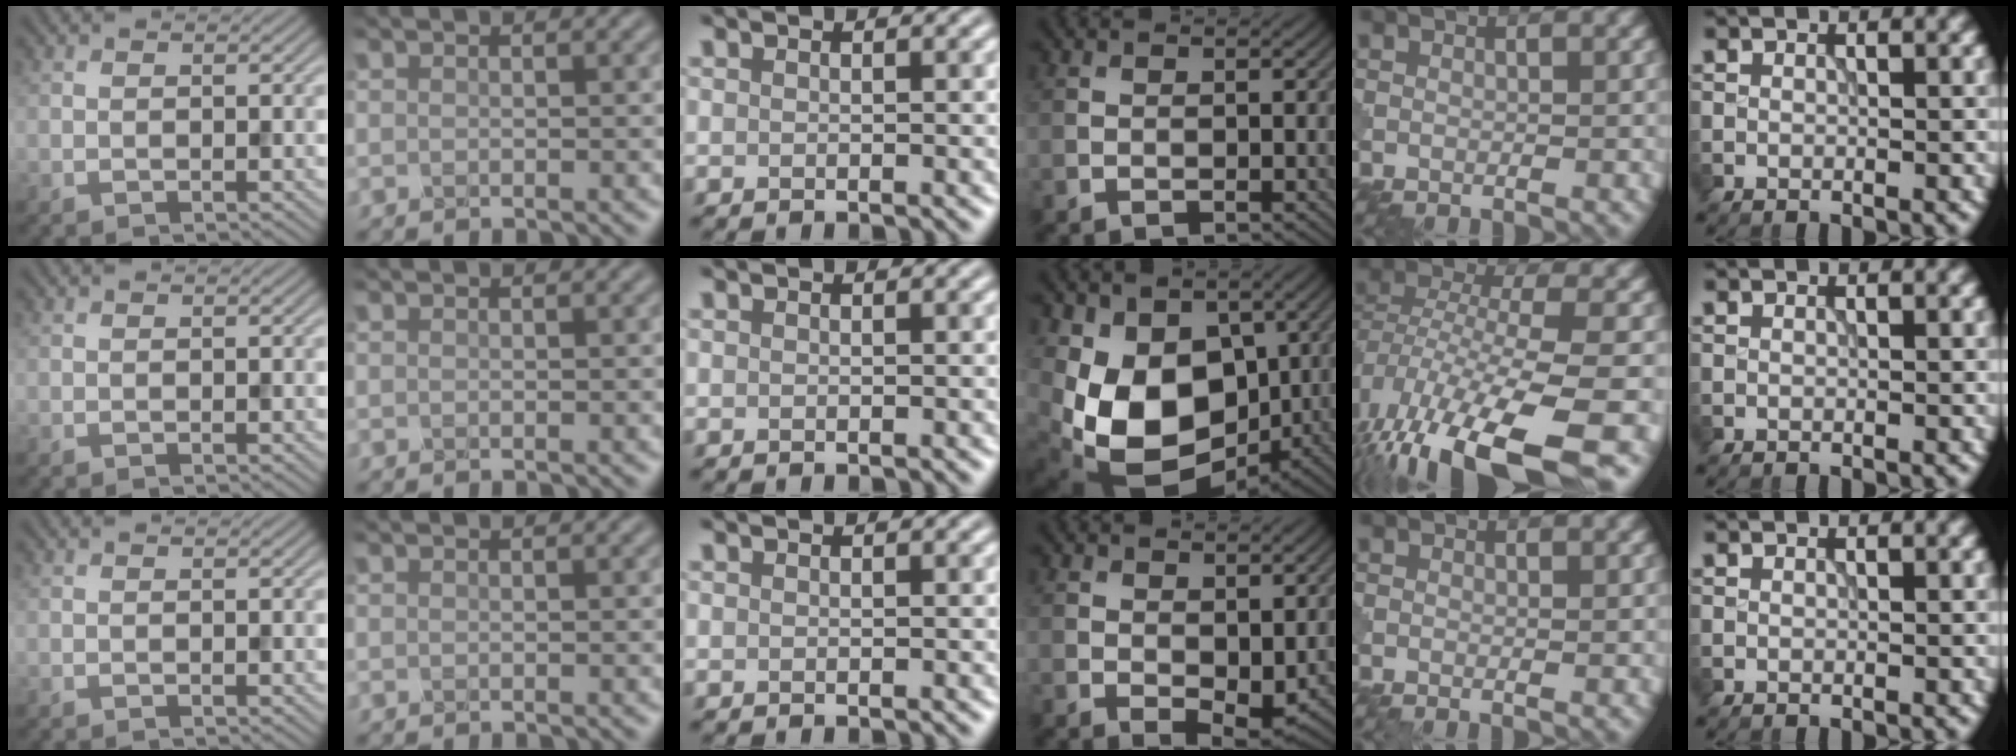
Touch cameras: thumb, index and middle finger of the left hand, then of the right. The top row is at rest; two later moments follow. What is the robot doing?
{"motion": "squeeze", "object": "foam earplug"}